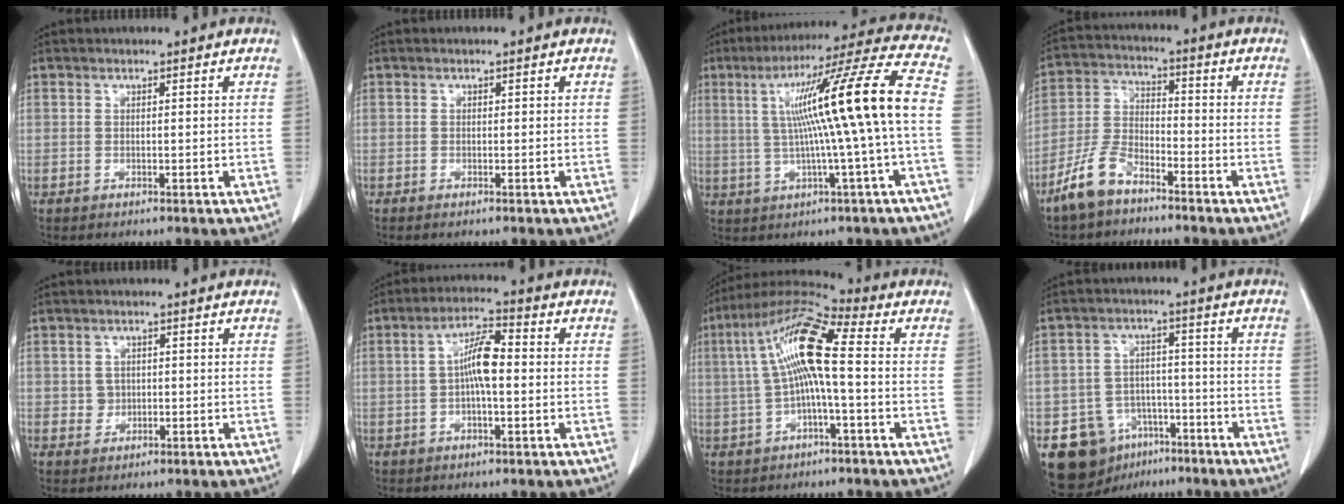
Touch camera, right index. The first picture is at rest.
{"total": 0.6, "force": [-0.4, 0.2, 0.5], "torque": [-0.007, 0.000, -0.007]}
{"total": 17.1, "force": [0.6, -1.5, 17.0], "torque": [-0.267, 0.023, 0.007]}
{"total": 8.0, "force": [-6.0, 3.2, 4.3], "torque": [-0.106, -0.002, -0.123]}
{"total": 2.0, "force": [-0.1, 1.9, 0.7], "torque": [-0.008, 0.003, 0.002]}
{"total": 6.5, "force": [0.0, 1.6, 6.3], "torque": [-0.122, 0.018, -0.005]}
{"total": 11.4, "force": [0.6, 1.3, 11.4], "torque": [-0.225, 0.033, 0.005]}
{"total": 11.4, "force": [-6.3, 8.7, 3.8], "torque": [-0.062, 0.030, -0.090]}